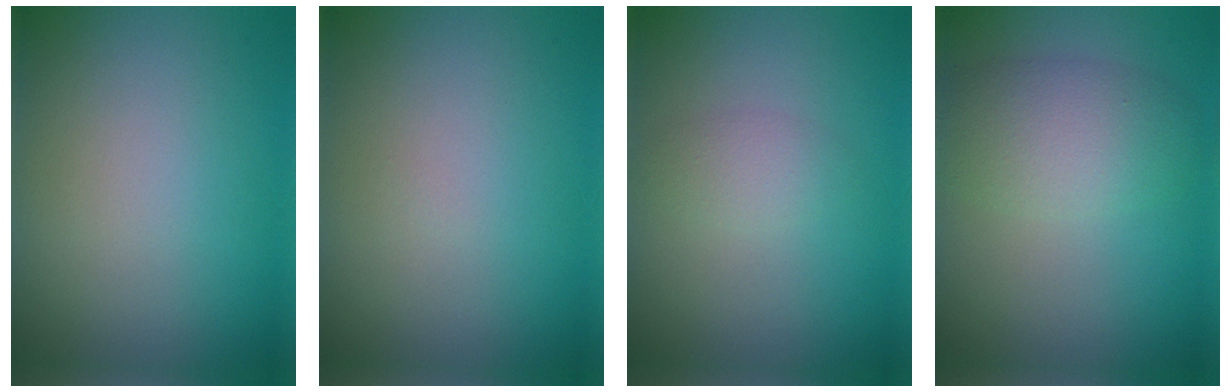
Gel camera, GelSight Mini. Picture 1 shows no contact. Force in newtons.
{"total": 0.0}
{"total": 1.5, "press": 1.5, "slide": 0.0}
{"total": 4.8, "press": 4.8, "slide": 0.3}